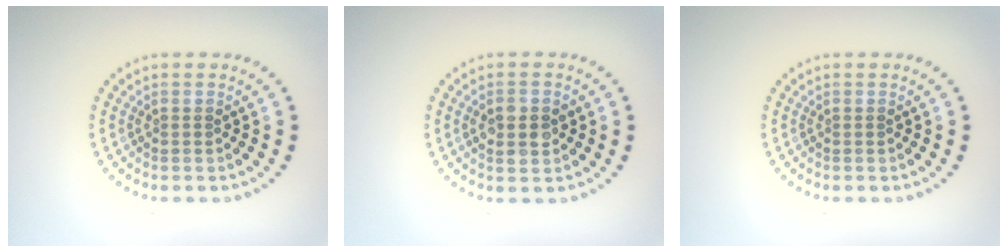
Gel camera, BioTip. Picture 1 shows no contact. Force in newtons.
{"total": 2.8, "press": 2.8, "slide": 0.2}
{"total": 0.0}